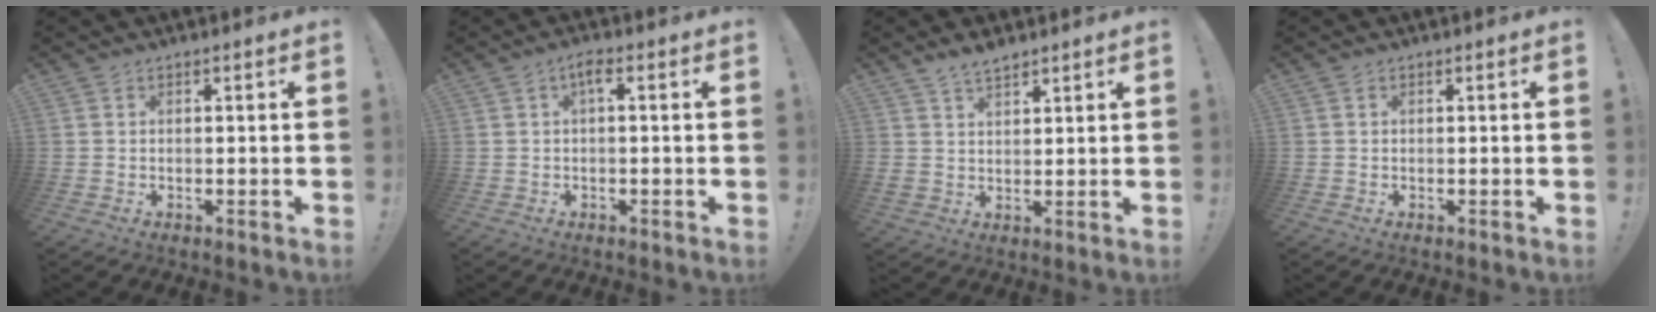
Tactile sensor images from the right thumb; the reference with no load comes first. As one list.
[{"total": 3.0, "force": [0.4, 0.6, 2.9], "torque": [-0.057, 0.007, 0.003]}, {"total": 5.5, "force": [4.3, 2.9, 1.9], "torque": [-0.033, -0.021, 0.080]}, {"total": 0.0}]